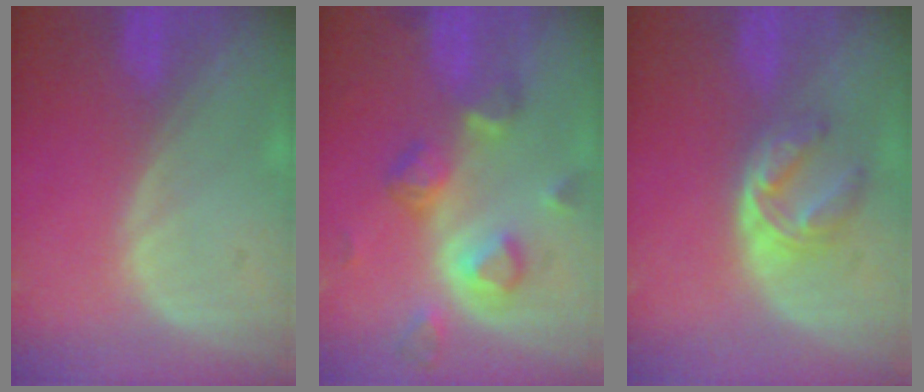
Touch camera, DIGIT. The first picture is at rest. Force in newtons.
{"total": 8.2, "press": 7.3, "slide": 3.7}
{"total": 6.2, "press": 5.0, "slide": 3.6}